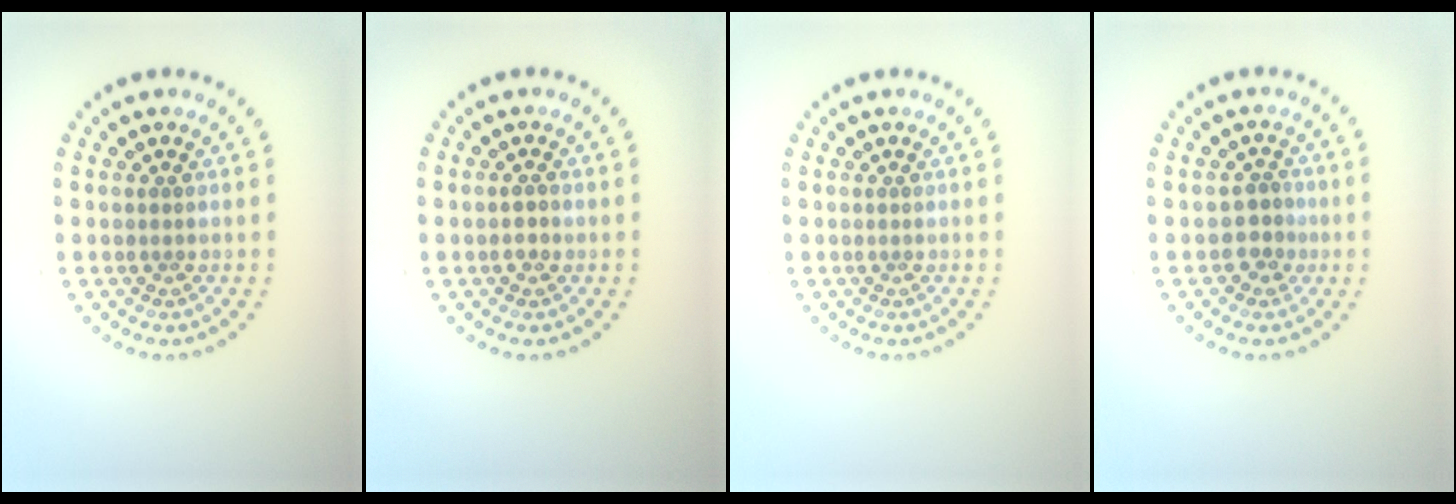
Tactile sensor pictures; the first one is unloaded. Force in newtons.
{"total": 1.0, "press": 0.9, "slide": 0.2}
{"total": 0.0}
{"total": 2.0, "press": 1.8, "slide": 0.8}